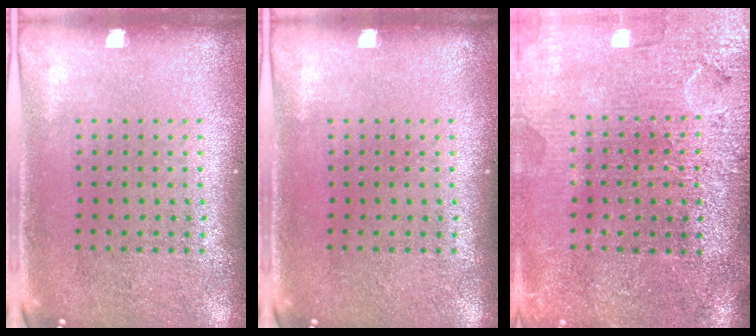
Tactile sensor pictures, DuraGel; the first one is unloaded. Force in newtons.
{"total": 0.0}
{"total": 4.1, "press": 3.6, "slide": 1.9}